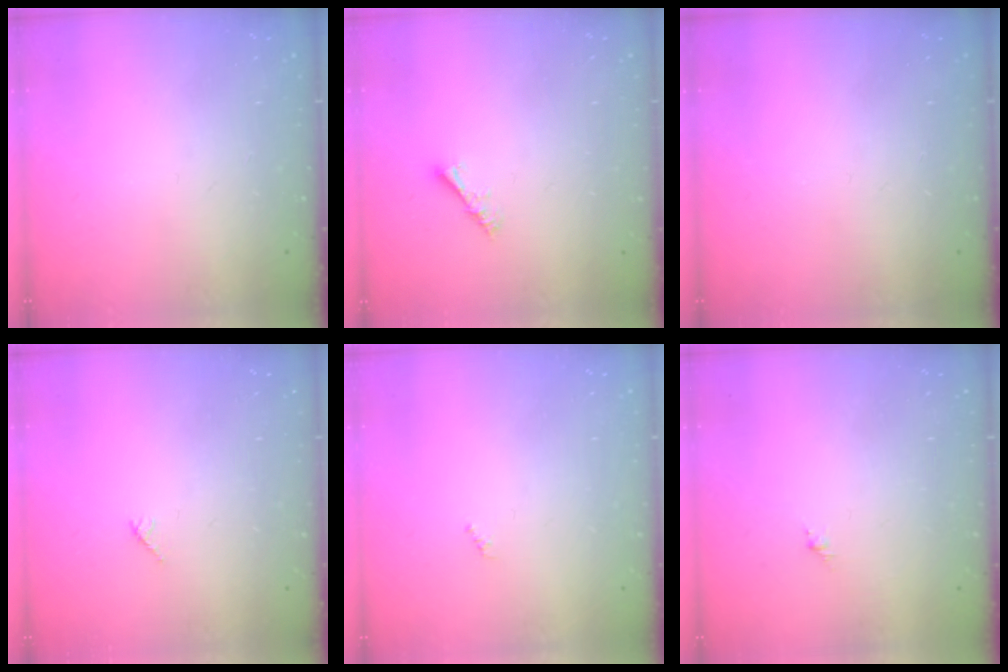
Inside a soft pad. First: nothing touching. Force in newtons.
{"total": 3.6, "press": 3.5, "slide": 0.7}
{"total": 0.0}
{"total": 4.2, "press": 4.1, "slide": 0.7}
{"total": 0.0}
{"total": 1.3, "press": 1.2, "slide": 0.5}